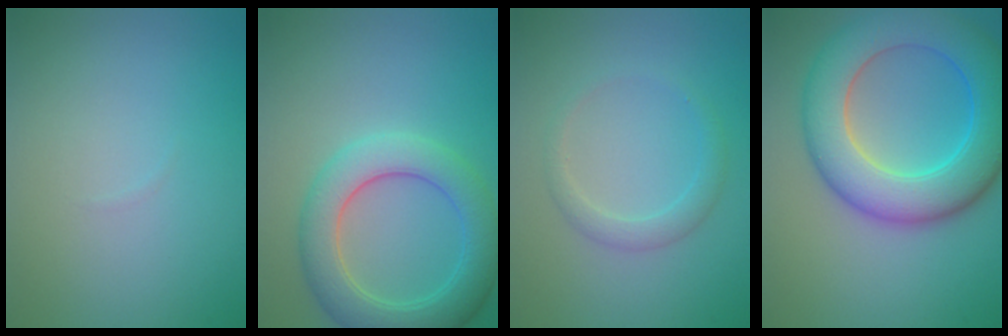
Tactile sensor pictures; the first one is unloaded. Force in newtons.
{"total": 5.7, "press": 5.7, "slide": 0.2}
{"total": 1.8, "press": 1.8, "slide": 0.0}
{"total": 9.5, "press": 9.5, "slide": 0.4}